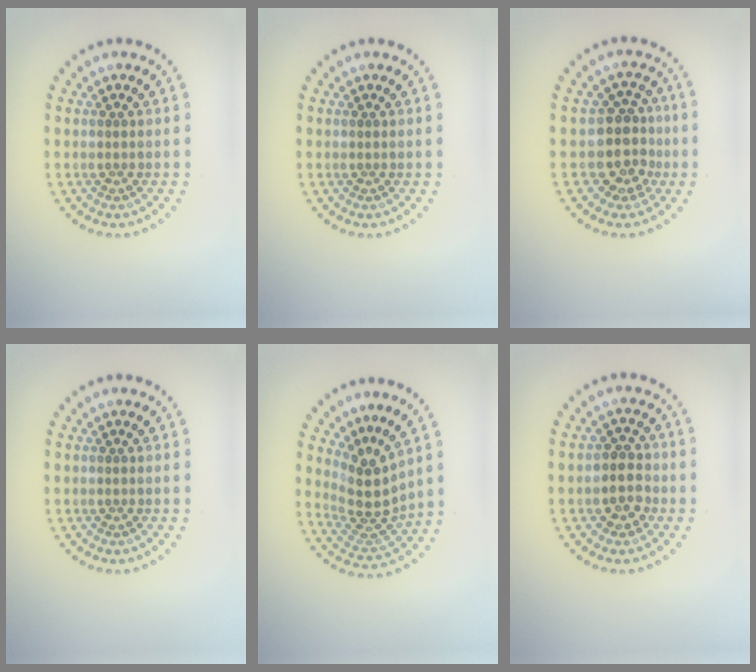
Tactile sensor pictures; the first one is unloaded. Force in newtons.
{"total": 0.0}
{"total": 3.6, "press": 3.0, "slide": 2.0}
{"total": 0.0}
{"total": 4.0, "press": 2.8, "slide": 2.8}
{"total": 2.9, "press": 2.8, "slide": 0.9}